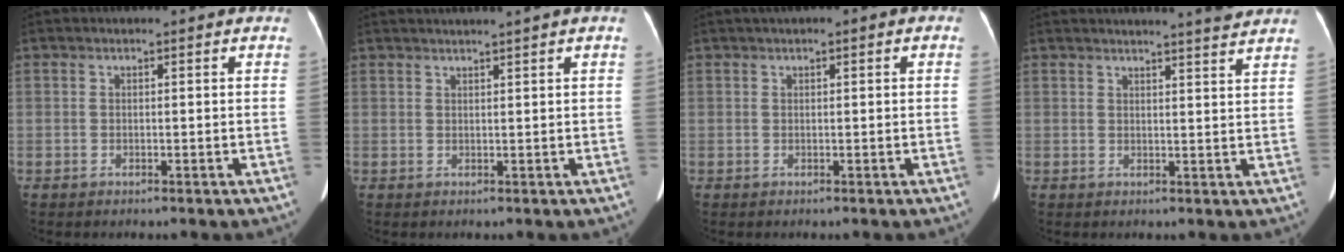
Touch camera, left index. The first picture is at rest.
{"total": 3.5, "force": [2.9, -1.0, 1.7], "torque": [-0.017, 0.017, 0.043]}
{"total": 2.0, "force": [0.8, 0.7, 1.6], "torque": [-0.026, 0.023, 0.013]}
{"total": 7.3, "force": [6.8, -0.7, 2.6], "torque": [-0.039, 0.001, 0.070]}